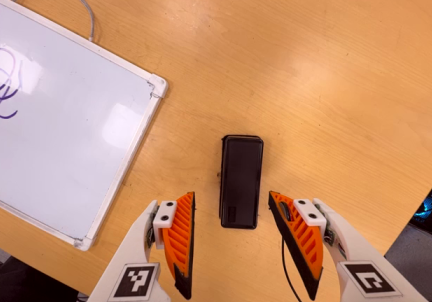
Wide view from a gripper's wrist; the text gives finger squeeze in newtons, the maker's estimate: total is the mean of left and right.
{"total": 0.0}